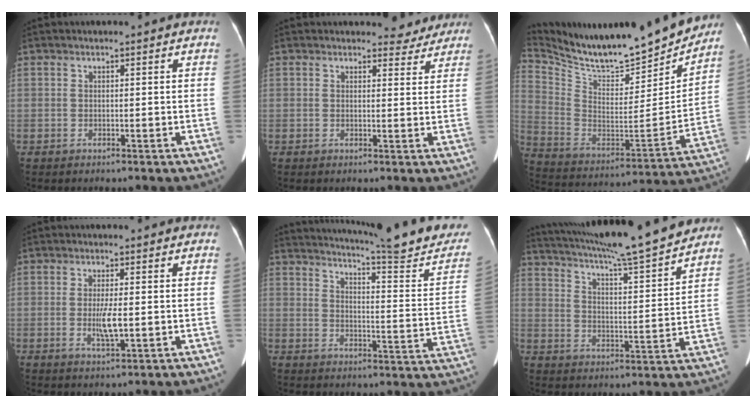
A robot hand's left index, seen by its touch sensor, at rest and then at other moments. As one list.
[{"total": 3.5, "force": [3.2, 1.3, 0.0], "torque": [0.005, -0.011, 0.027]}, {"total": 24.6, "force": [22.3, 4.1, 9.7], "torque": [-0.186, -0.050, 0.347]}, {"total": 3.8, "force": [-0.4, 0.7, 3.8], "torque": [-0.074, -0.006, -0.006]}, {"total": 22.6, "force": [20.5, 0.1, 9.6], "torque": [-0.141, -0.083, 0.250]}, {"total": 21.5, "force": [18.9, 0.4, 10.2], "torque": [-0.175, -0.007, 0.279]}]